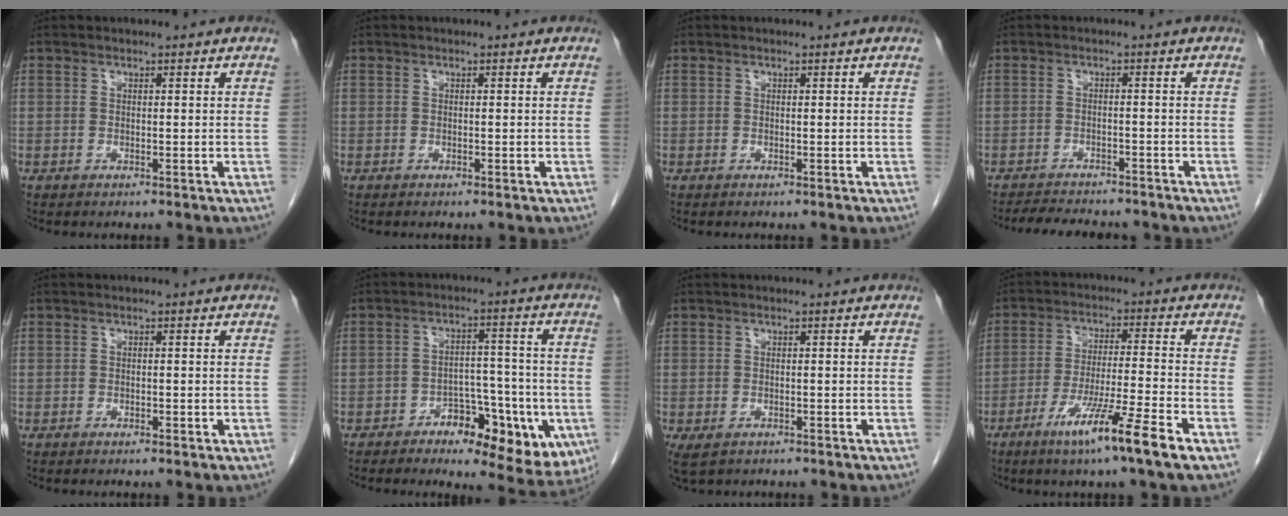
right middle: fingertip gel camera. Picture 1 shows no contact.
{"total": 0.0}
{"total": 0.0}
{"total": 7.4, "force": [-6.8, 1.7, 2.3], "torque": [-0.035, -0.006, -0.097]}
{"total": 0.7, "force": [-0.4, 0.3, 0.6], "torque": [-0.011, 0.000, -0.005]}
{"total": 12.2, "force": [-5.5, 6.0, 9.1], "torque": [-0.100, 0.014, -0.073]}
{"total": 2.7, "force": [-1.5, 1.8, 1.4], "torque": [-0.027, -0.005, -0.017]}
{"total": 10.9, "force": [-6.4, -1.0, 8.8], "torque": [-0.156, -0.028, -0.115]}